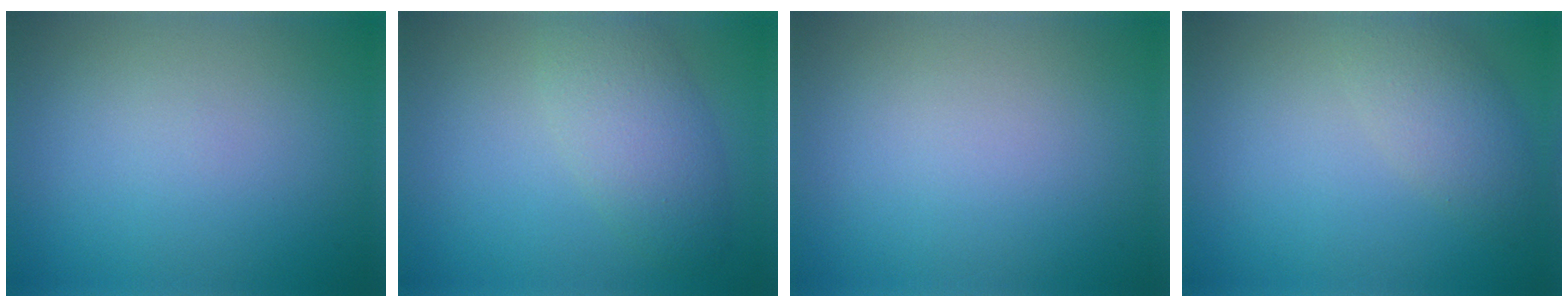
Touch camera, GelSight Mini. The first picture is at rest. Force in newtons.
{"total": 4.1, "press": 4.1, "slide": 0.2}
{"total": 0.0}
{"total": 3.0, "press": 3.0, "slide": 0.1}